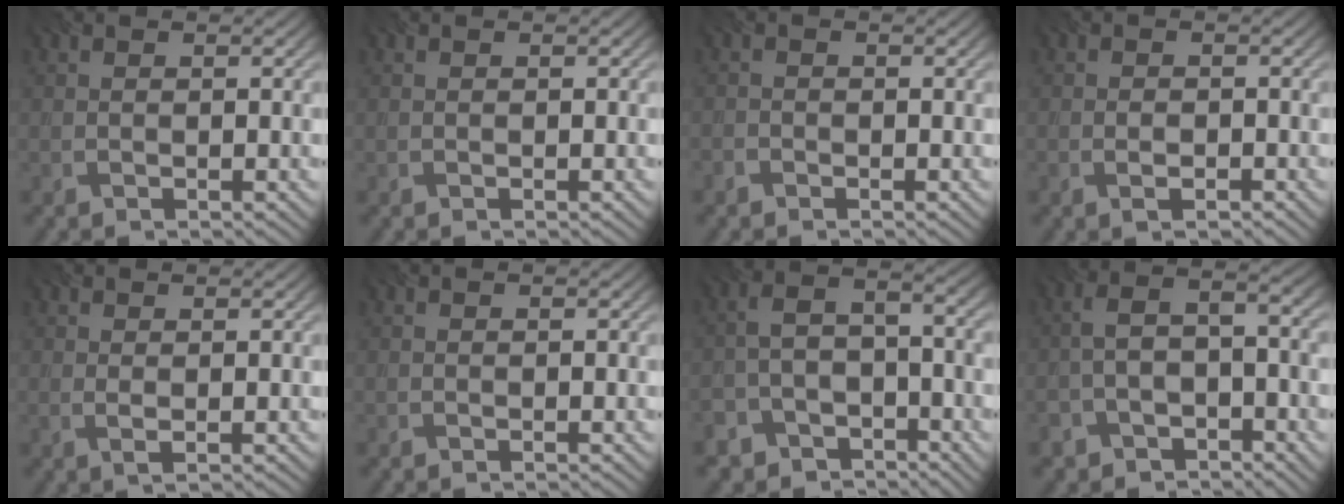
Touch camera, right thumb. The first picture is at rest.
{"total": 0.0}
{"total": 1.1, "force": [-0.9, 0.6, 0.2], "torque": [-0.005, 0.000, -0.019]}
{"total": 2.0, "force": [-0.9, 1.0, 1.5], "torque": [-0.026, -0.001, -0.015]}
{"total": 1.1, "force": [0.3, 0.2, 1.1], "torque": [-0.023, 0.000, 0.006]}
{"total": 0.0}
{"total": 6.7, "force": [-4.6, 3.9, 2.9], "torque": [-0.056, -0.013, -0.090]}
{"total": 5.9, "force": [-2.8, 3.3, 4.1], "torque": [-0.081, -0.004, -0.058]}